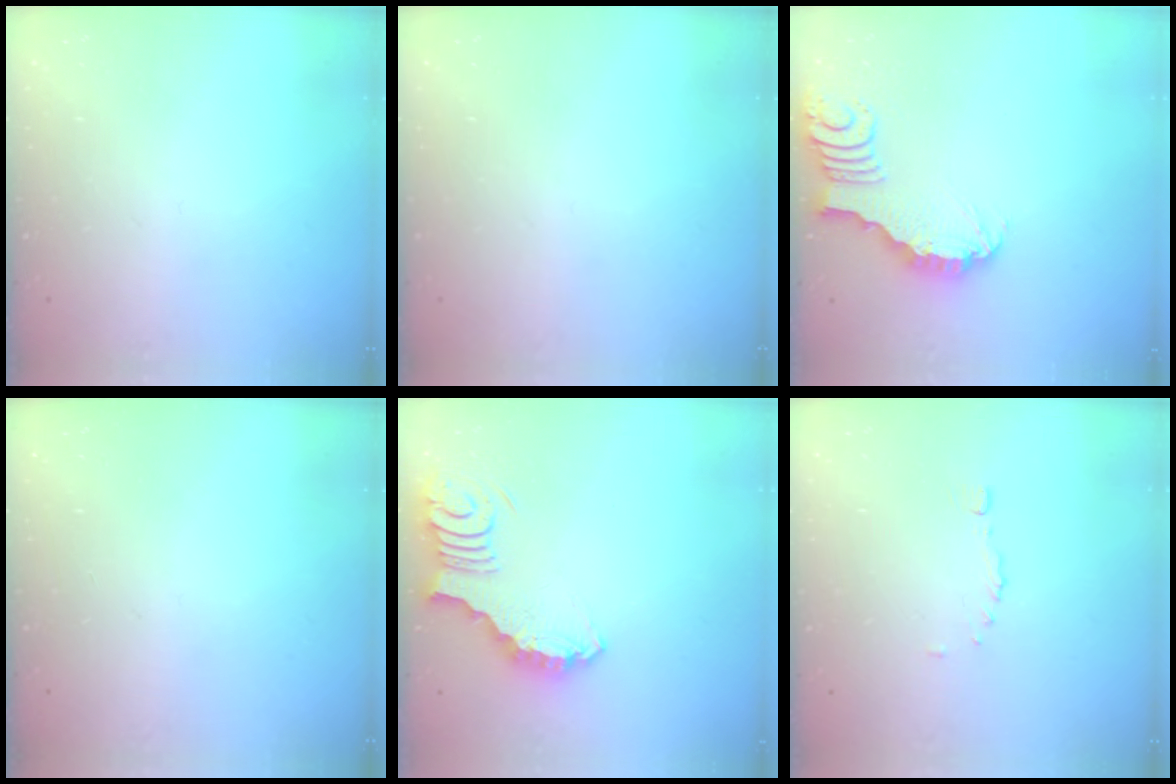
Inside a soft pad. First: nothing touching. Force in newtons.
{"total": 0.0}
{"total": 3.5, "press": 3.5, "slide": 0.3}
{"total": 0.0}
{"total": 3.6, "press": 3.5, "slide": 0.7}
{"total": 1.7, "press": 1.5, "slide": 0.7}